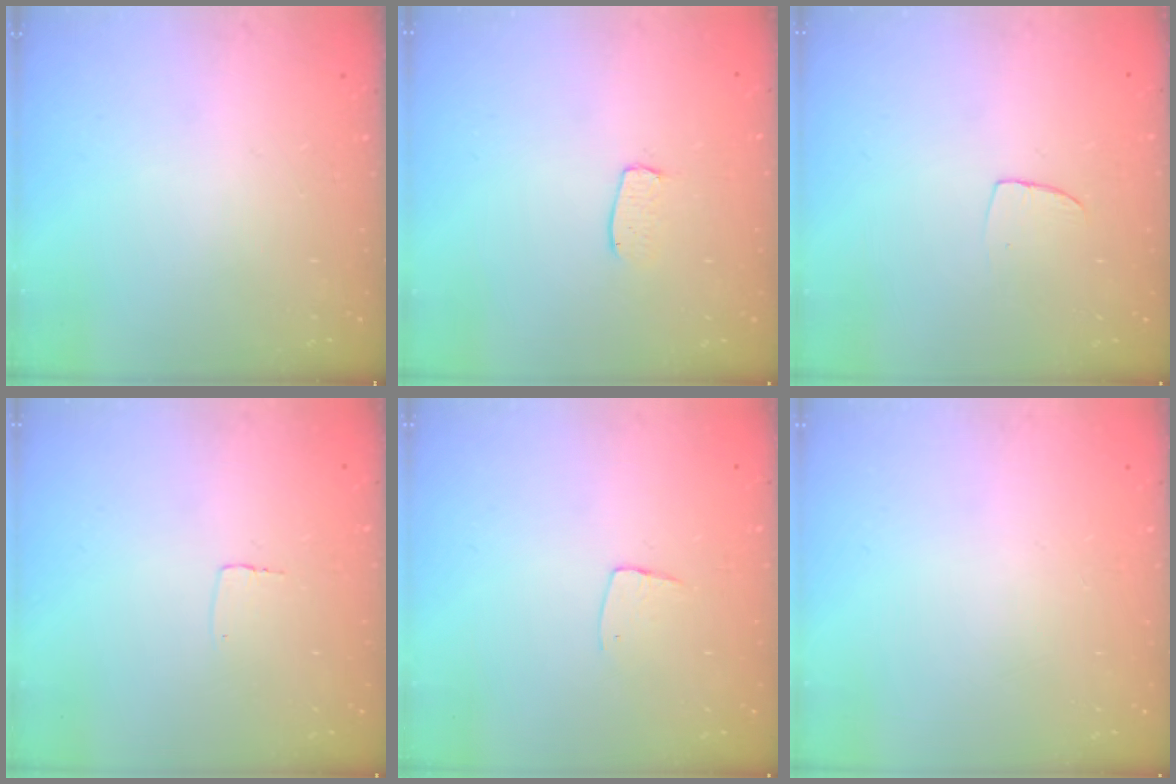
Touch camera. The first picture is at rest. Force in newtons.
{"total": 3.9, "press": 3.9, "slide": 0.3}
{"total": 3.1, "press": 3.1, "slide": 0.2}
{"total": 2.6, "press": 2.6, "slide": 0.1}
{"total": 5.3, "press": 5.3, "slide": 0.3}
{"total": 0.0}